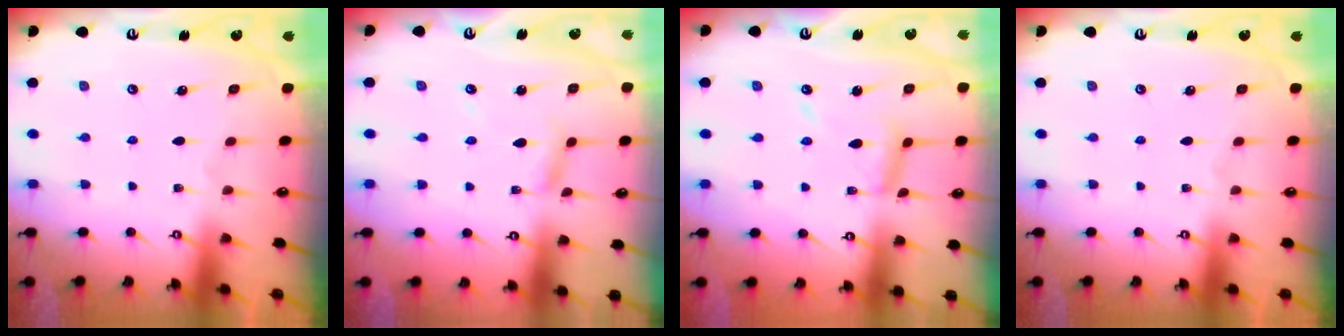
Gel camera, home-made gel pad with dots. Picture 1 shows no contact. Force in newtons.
{"total": 4.8, "press": 4.8, "slide": 0.4}
{"total": 10.4, "press": 10.4, "slide": 0.7}
{"total": 0.0}